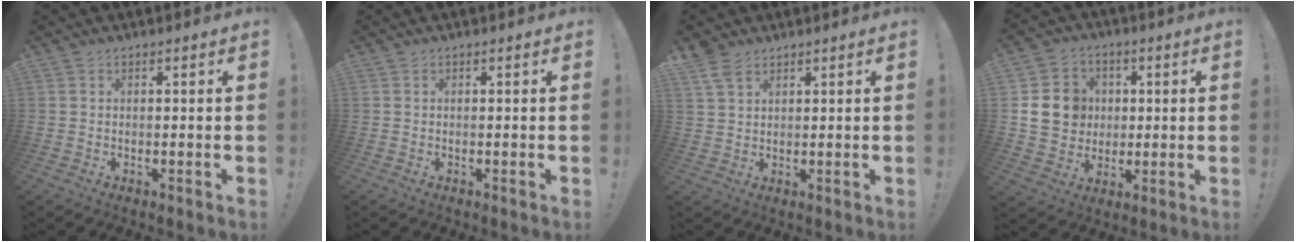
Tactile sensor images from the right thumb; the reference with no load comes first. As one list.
[{"total": 0.0}, {"total": 5.0, "force": [3.7, 2.2, 2.5], "torque": [-0.050, -0.014, 0.072]}, {"total": 13.6, "force": [2.2, 12.2, 5.7], "torque": [-0.087, -0.001, 0.051]}]